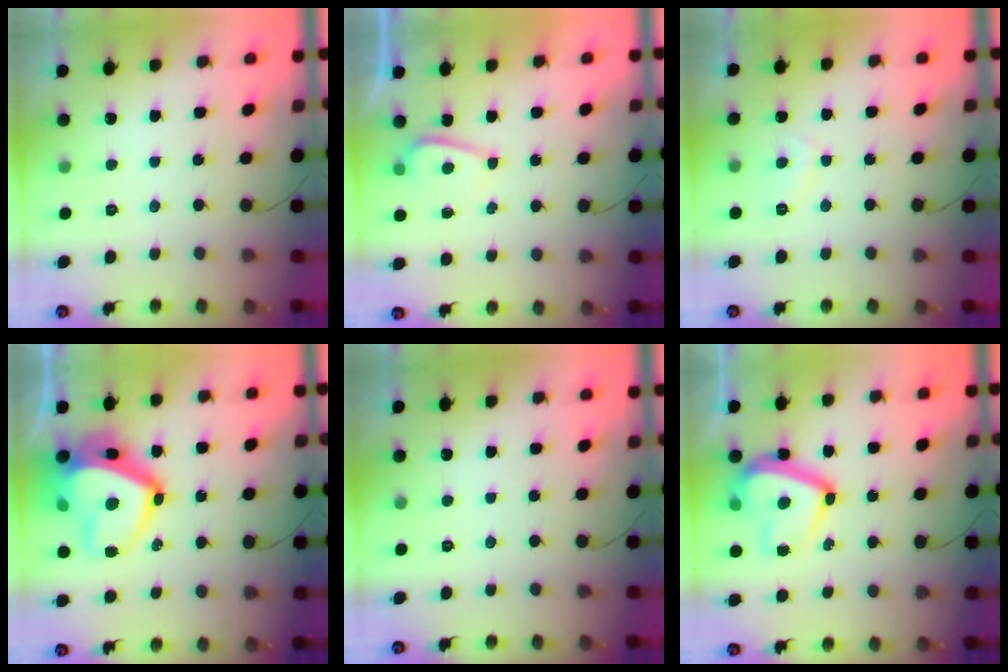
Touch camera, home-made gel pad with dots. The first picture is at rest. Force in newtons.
{"total": 4.7, "press": 4.7, "slide": 0.6}
{"total": 2.5, "press": 2.4, "slide": 0.7}
{"total": 19.3, "press": 19.1, "slide": 2.2}
{"total": 0.0}
{"total": 15.0, "press": 14.9, "slide": 1.6}